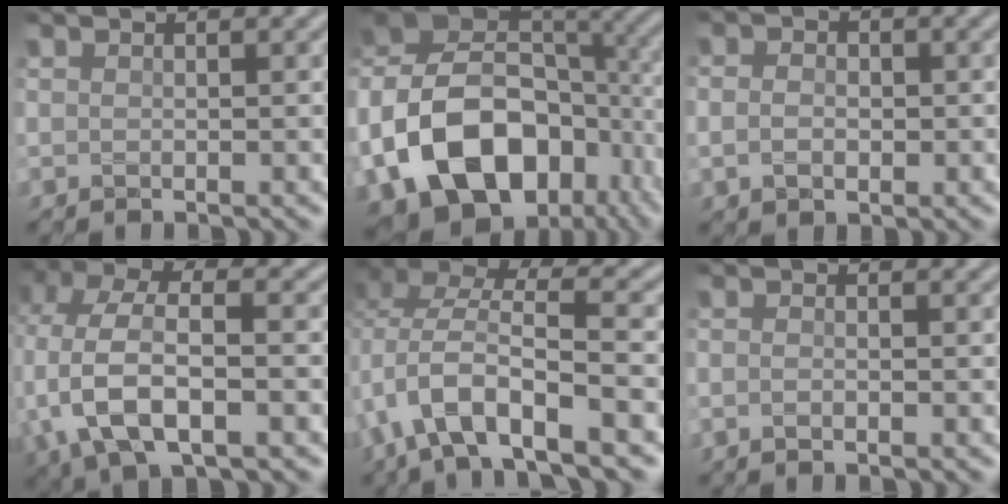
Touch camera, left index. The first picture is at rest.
{"total": 17.8, "force": [-6.2, 12.6, 11.0], "torque": [-0.233, -0.018, -0.106]}
{"total": 2.5, "force": [-0.3, 1.9, 1.6], "torque": [-0.026, 0.001, -0.012]}
{"total": 9.3, "force": [-1.4, 5.2, 7.5], "torque": [-0.164, 0.001, -0.035]}
{"total": 9.2, "force": [-3.3, 3.8, 7.6], "torque": [-0.148, 0.012, -0.070]}
{"total": 1.0, "force": [-0.4, 0.4, 0.8], "torque": [-0.009, -0.002, -0.011]}